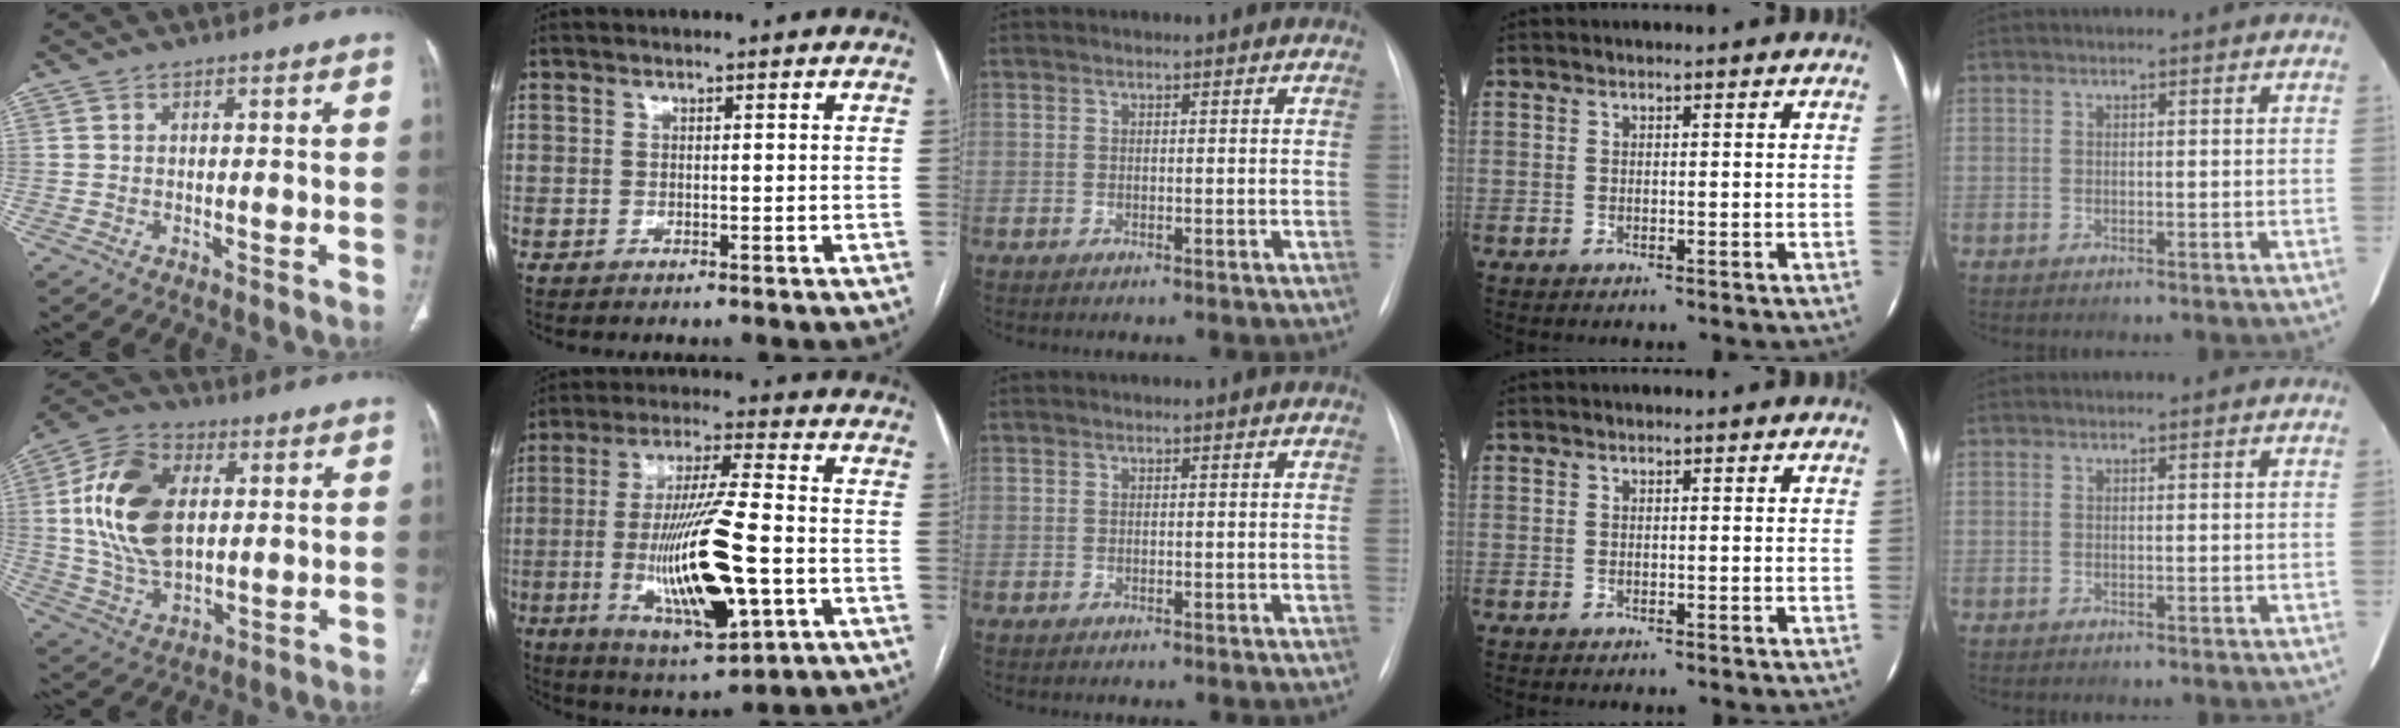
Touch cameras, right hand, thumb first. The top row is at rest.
{"thumb": {"total": 17.4, "force": [3.0, 10.5, 13.5], "torque": [-0.247, 0.000, 0.058]}, "index": {"total": 18.0, "force": [-3.8, 3.0, 17.3], "torque": [-0.335, -0.015, -0.055]}}